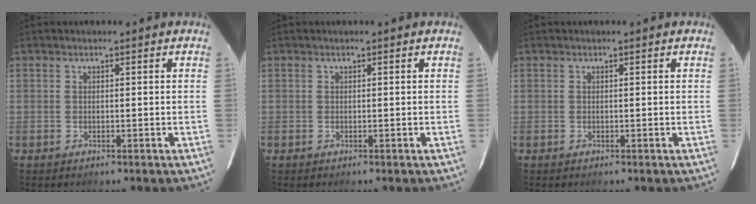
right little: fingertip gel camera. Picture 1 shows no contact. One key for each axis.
{"total": 0.0}
{"total": 0.0}